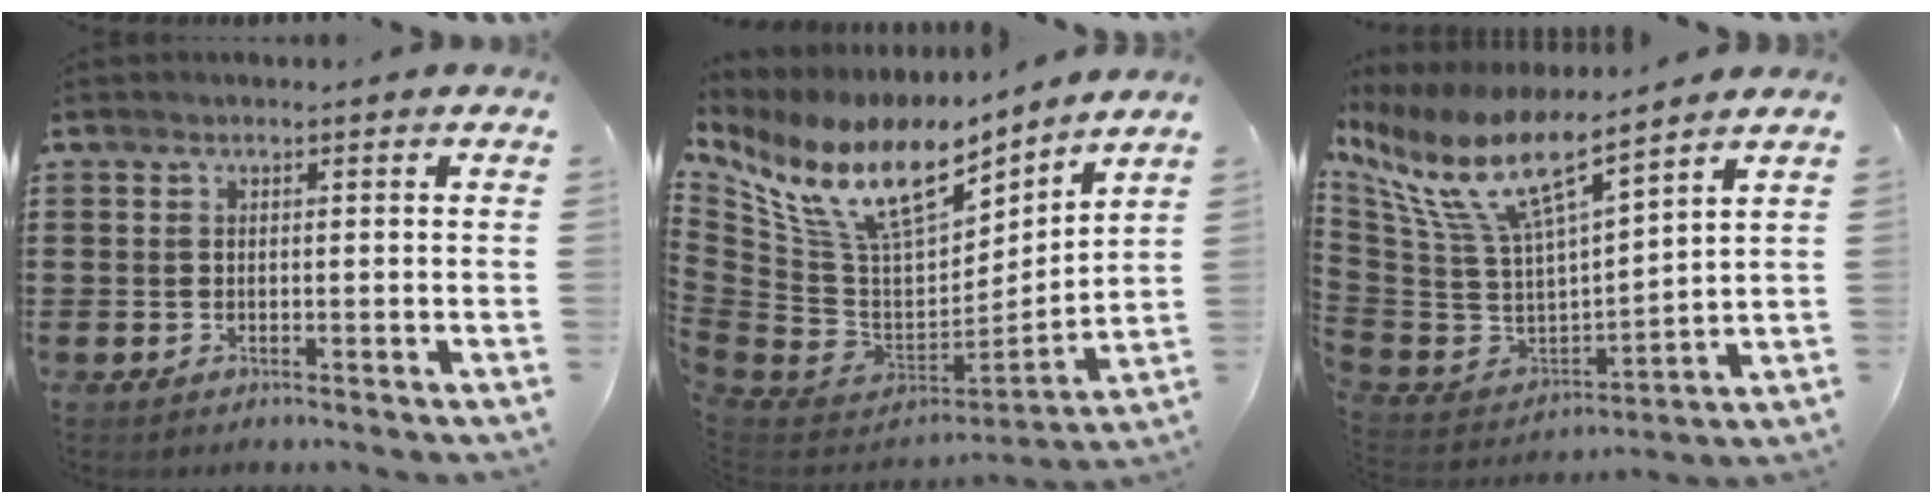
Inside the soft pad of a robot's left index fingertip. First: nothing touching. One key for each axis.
{"total": 15.0, "fx": 8.4, "fy": 6.8, "fz": 10.4, "tx": -0.247, "ty": -0.051, "tz": 0.145}
{"total": 12.1, "fx": 7.5, "fy": 3.5, "fz": 8.9, "tx": -0.208, "ty": -0.051, "tz": 0.127}